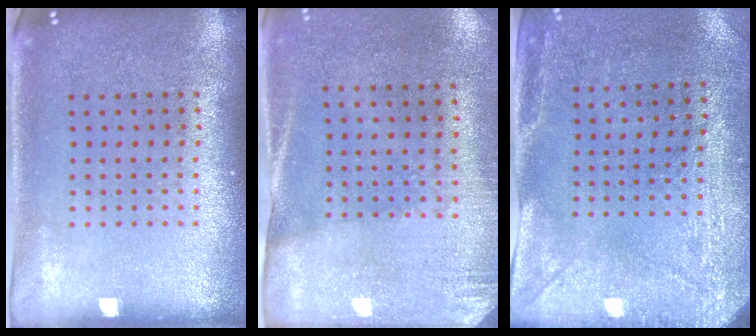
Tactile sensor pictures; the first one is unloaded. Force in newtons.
{"total": 2.7, "press": 2.4, "slide": 1.3}
{"total": 3.0, "press": 2.4, "slide": 1.9}